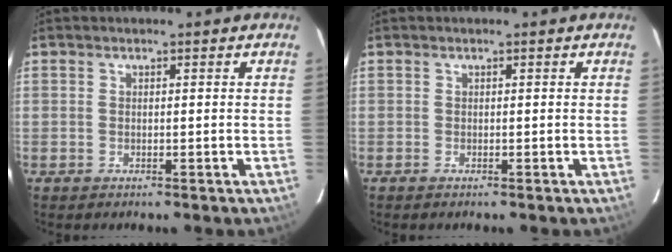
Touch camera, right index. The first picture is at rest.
{"total": 0.0}